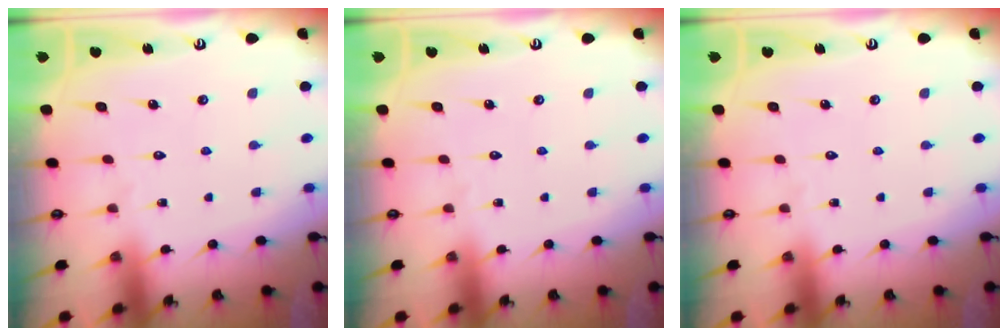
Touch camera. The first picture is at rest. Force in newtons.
{"total": 0.0}
{"total": 0.0}